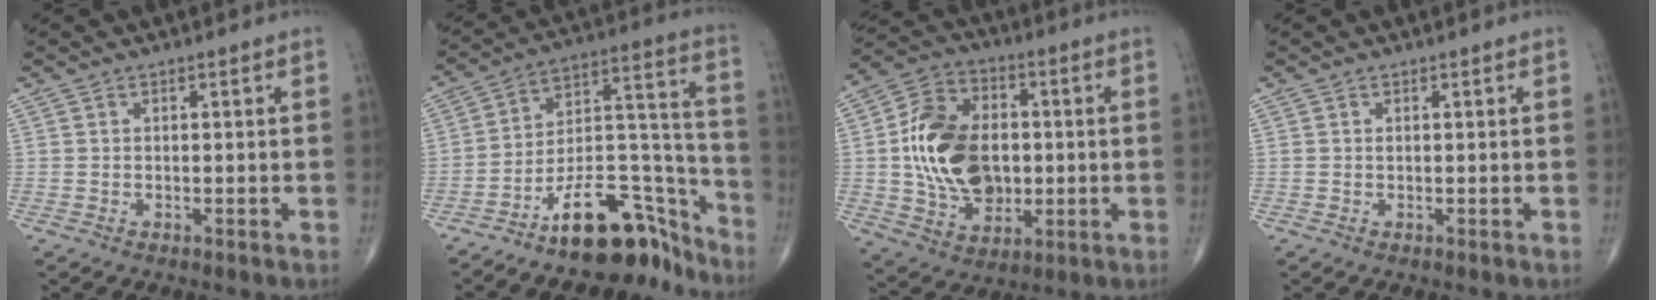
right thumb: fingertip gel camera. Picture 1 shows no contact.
{"total": 17.3, "force": [-13.2, 6.6, 9.0], "torque": [-0.095, 0.135, -0.217]}
{"total": 18.1, "force": [0.2, 12.5, 13.1], "torque": [-0.208, 0.010, 0.009]}
{"total": 0.0}